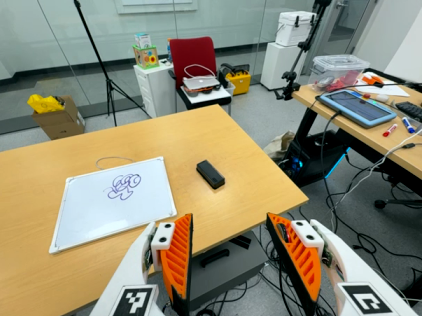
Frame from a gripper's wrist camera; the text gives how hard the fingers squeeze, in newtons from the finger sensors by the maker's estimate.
{"total": 0.0}